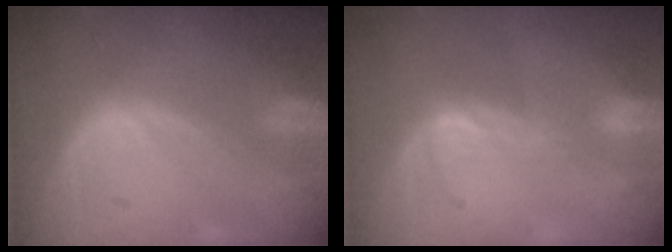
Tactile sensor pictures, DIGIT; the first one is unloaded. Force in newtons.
{"total": 2.0, "press": 2.0, "slide": 0.3}